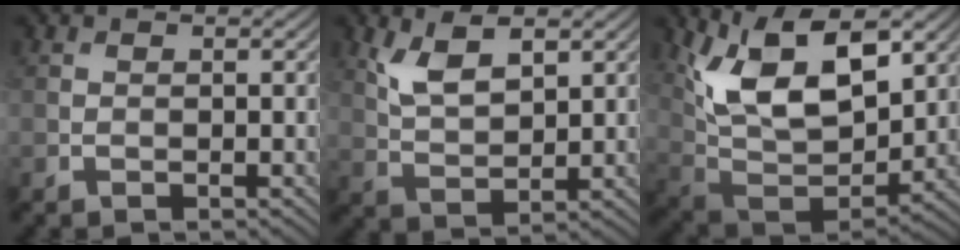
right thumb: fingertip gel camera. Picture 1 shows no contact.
{"total": 5.8, "force": [2.9, 2.7, 4.3], "torque": [-0.100, -0.005, 0.059]}
{"total": 14.5, "force": [6.0, 7.4, 10.8], "torque": [-0.204, -0.003, 0.108]}